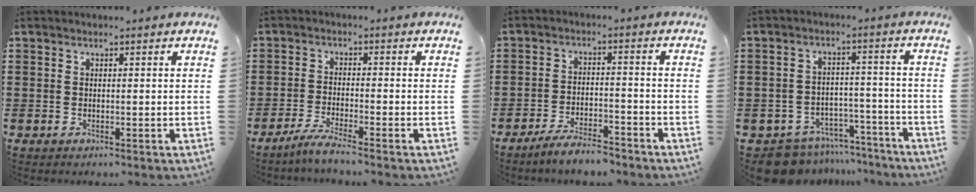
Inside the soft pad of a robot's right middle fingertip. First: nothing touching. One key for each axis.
{"total": 3.3, "fx": -2.8, "fy": -0.5, "fz": 1.8, "tx": -0.045, "ty": -0.010, "tz": -0.055}
{"total": 4.6, "fx": -4.2, "fy": 0.3, "fz": 1.7, "tx": -0.037, "ty": 0.000, "tz": -0.083}
{"total": 8.0, "fx": -7.6, "fy": 2.0, "fz": 1.4, "tx": -0.025, "ty": 0.026, "tz": -0.145}